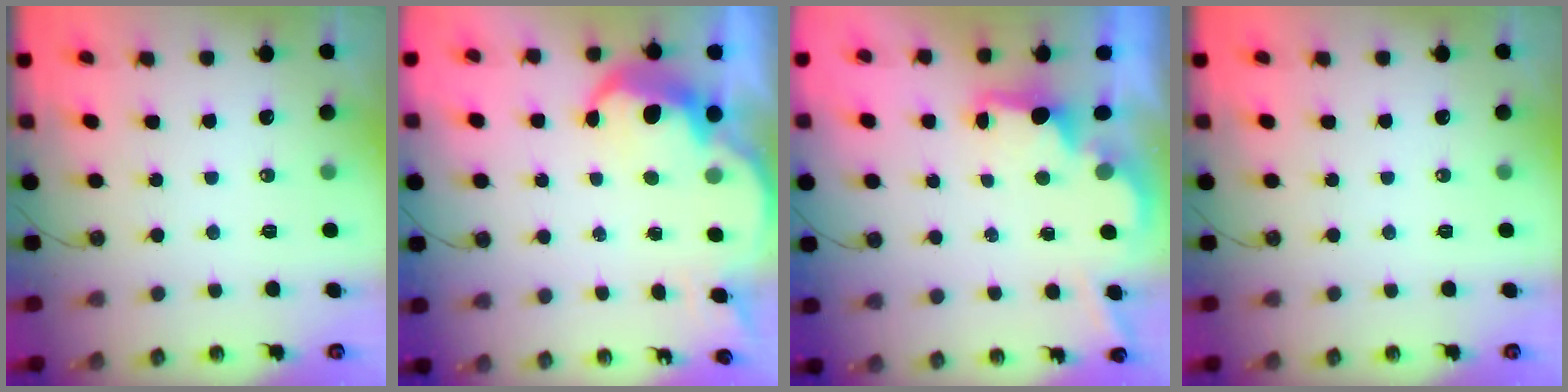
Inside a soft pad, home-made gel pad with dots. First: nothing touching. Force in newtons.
{"total": 5.9, "press": 5.9, "slide": 0.4}
{"total": 2.0, "press": 2.0, "slide": 0.6}
{"total": 0.0}